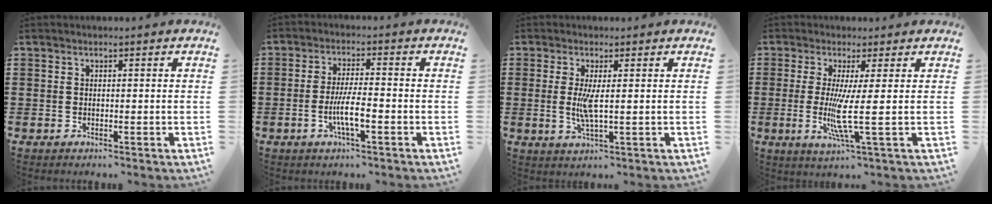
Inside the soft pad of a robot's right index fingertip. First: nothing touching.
{"total": 5.4, "force": [-1.9, 1.0, 5.0], "torque": [-0.104, -0.007, -0.038]}
{"total": 3.9, "force": [0.2, 0.5, 3.9], "torque": [-0.079, -0.007, 0.000]}
{"total": 6.8, "force": [-0.4, -0.5, 6.8], "torque": [-0.144, -0.028, -0.015]}